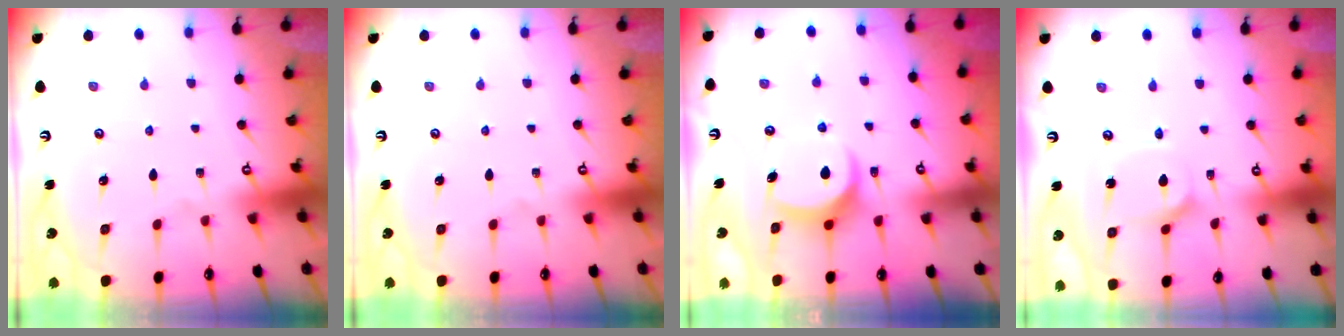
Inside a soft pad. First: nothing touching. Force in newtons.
{"total": 0.0}
{"total": 8.1, "press": 8.0, "slide": 0.9}
{"total": 7.5, "press": 7.4, "slide": 0.8}